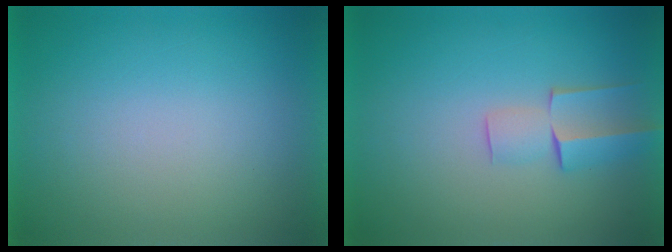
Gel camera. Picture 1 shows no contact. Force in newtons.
{"total": 2.6}